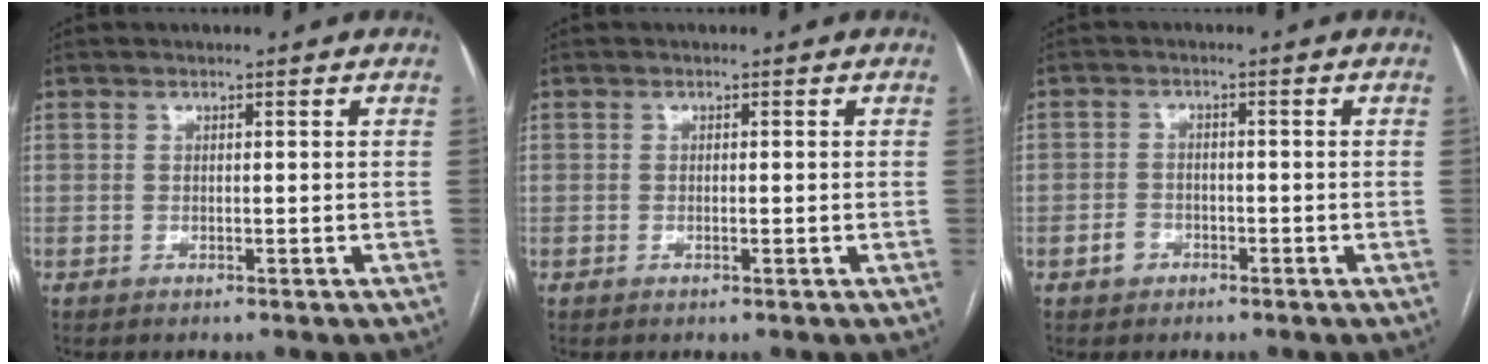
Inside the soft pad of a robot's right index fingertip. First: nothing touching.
{"total": 0.6, "force": [-0.2, 0.0, 0.6], "torque": [-0.014, -0.001, -0.003]}
{"total": 2.7, "force": [-1.3, 2.3, 0.6], "torque": [-0.008, 0.008, -0.021]}